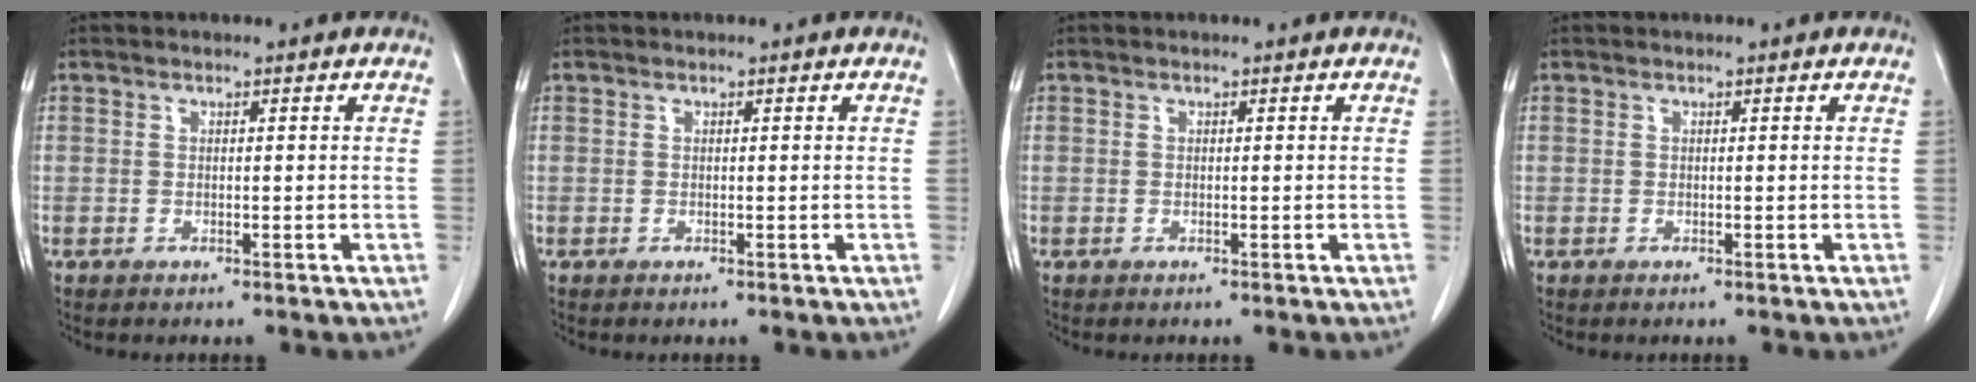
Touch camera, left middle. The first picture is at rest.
{"total": 0.0}
{"total": 0.0}
{"total": 0.0}